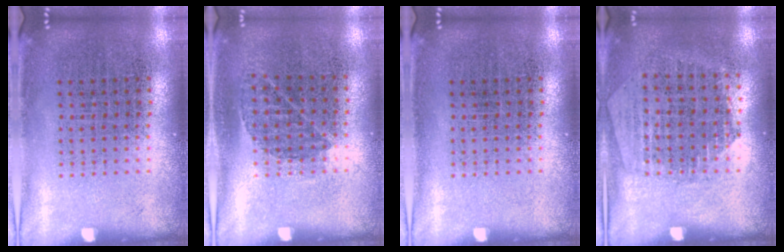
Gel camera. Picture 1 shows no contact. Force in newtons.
{"total": 0.8, "press": 0.6, "slide": 0.5}
{"total": 0.0}
{"total": 1.2, "press": 1.1, "slide": 0.5}